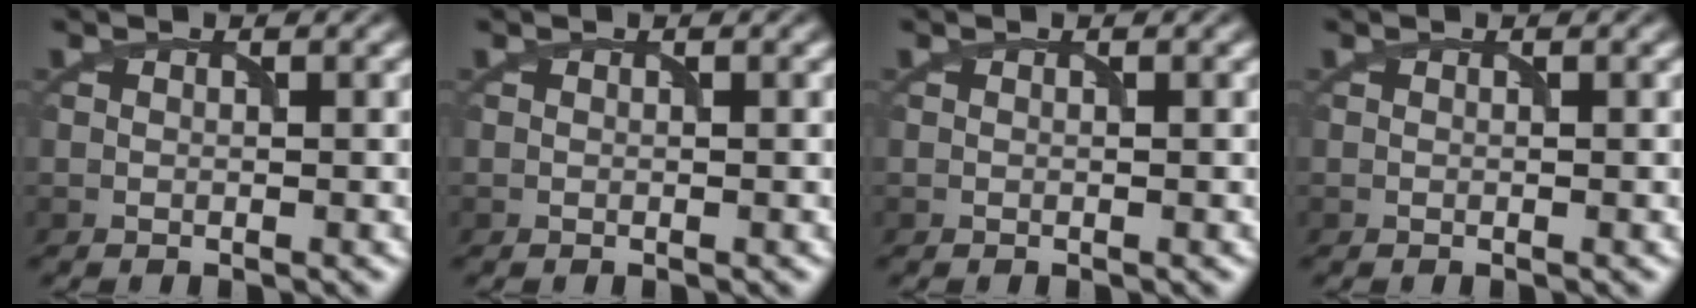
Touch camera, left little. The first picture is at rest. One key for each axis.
{"total": 0.0}
{"total": 0.0}
{"total": 0.0}